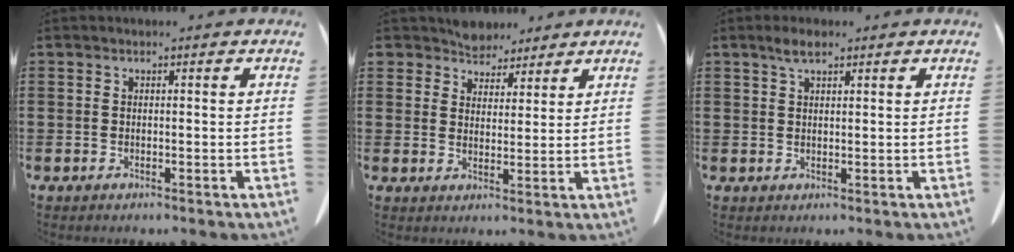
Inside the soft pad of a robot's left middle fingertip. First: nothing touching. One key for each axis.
{"total": 4.4, "fx": 4.0, "fy": 1.7, "fz": -0.1, "tx": -0.018, "ty": -0.009, "tz": 0.075}
{"total": 2.6, "fx": 1.6, "fy": 0.9, "fz": 1.8, "tx": -0.039, "ty": 0.006, "tz": 0.028}